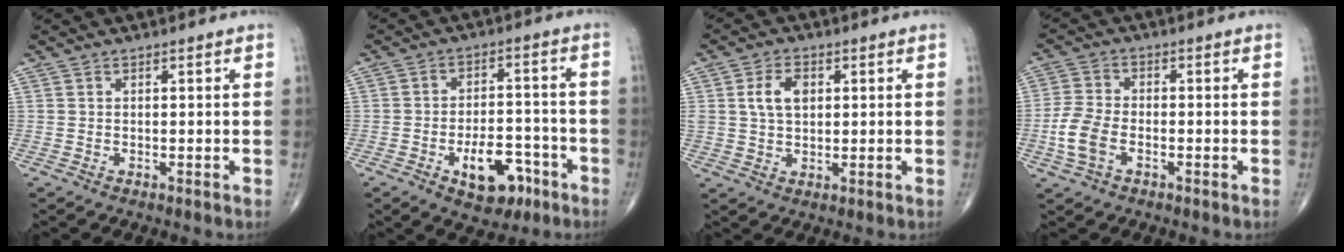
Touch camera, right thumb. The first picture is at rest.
{"total": 10.2, "force": [-4.9, 5.6, 7.0], "torque": [-0.079, 0.034, -0.069]}
{"total": 5.9, "force": [1.5, 3.7, 4.3], "torque": [-0.072, 0.001, 0.028]}
{"total": 6.8, "force": [-2.2, 4.0, 5.1], "torque": [-0.116, 0.013, -0.049]}